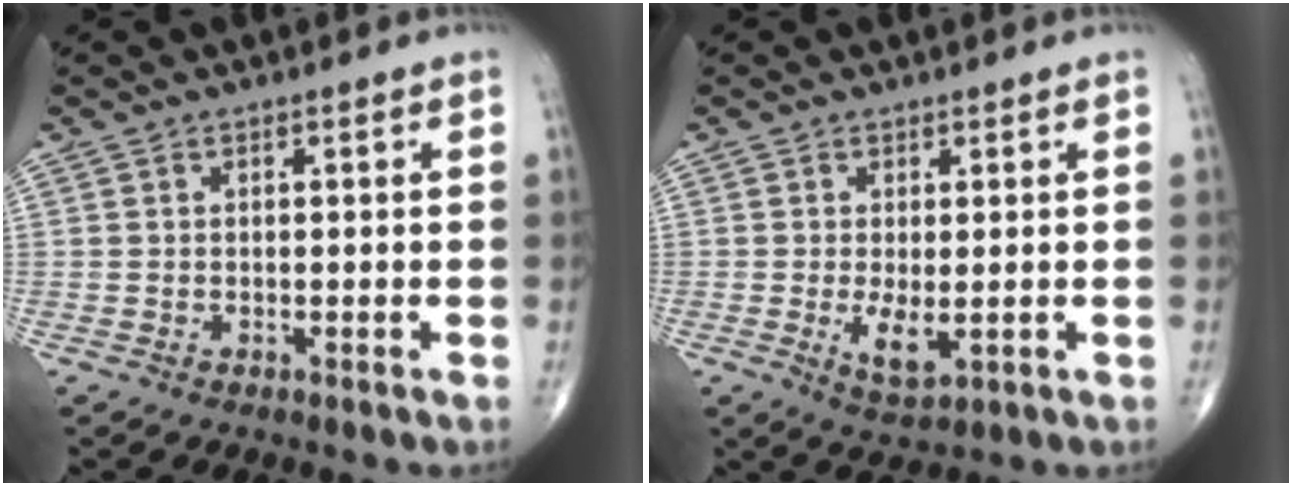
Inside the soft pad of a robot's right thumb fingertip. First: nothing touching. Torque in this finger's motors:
{"motor_torque": [0.27, 0.54, 0.35, 0.21, 0.04]}